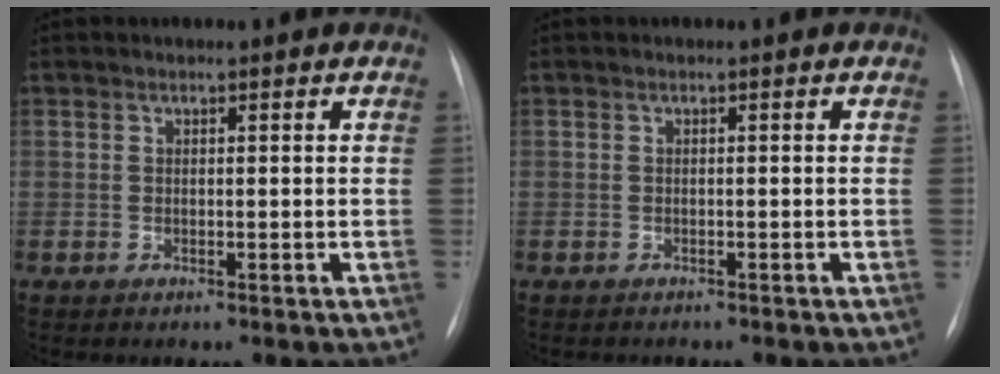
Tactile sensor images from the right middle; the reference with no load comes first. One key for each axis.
{"total": 1.4, "fx": -1.3, "fy": 0.5, "fz": 0.3, "tx": -0.008, "ty": -0.002, "tz": -0.015}